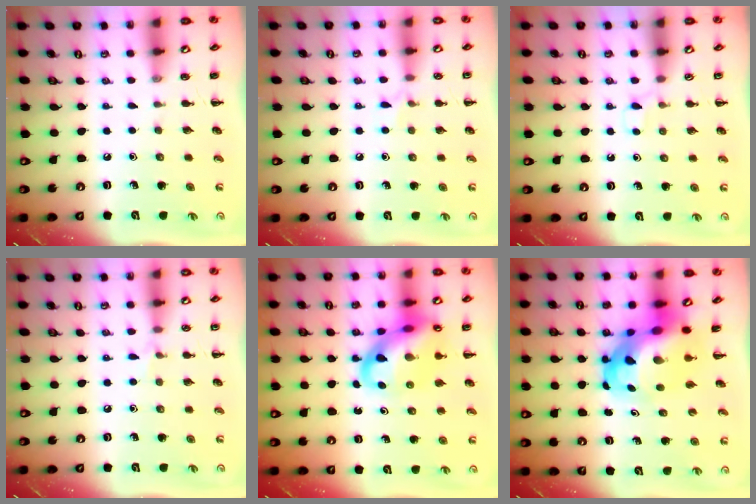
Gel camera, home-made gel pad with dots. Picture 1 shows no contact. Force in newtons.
{"total": 4.1, "press": 3.9, "slide": 1.3}
{"total": 3.1, "press": 2.9, "slide": 1.2}
{"total": 4.2, "press": 4.0, "slide": 1.4}
{"total": 15.9, "press": 15.5, "slide": 3.6}
{"total": 10.3, "press": 9.8, "slide": 3.0}